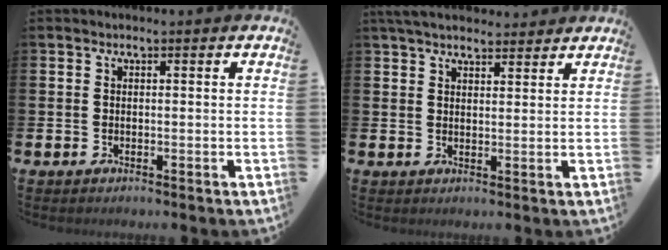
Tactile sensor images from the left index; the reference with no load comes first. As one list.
[{"total": 4.4, "force": [4.1, 1.2, 1.0], "torque": [-0.024, -0.014, 0.075]}]